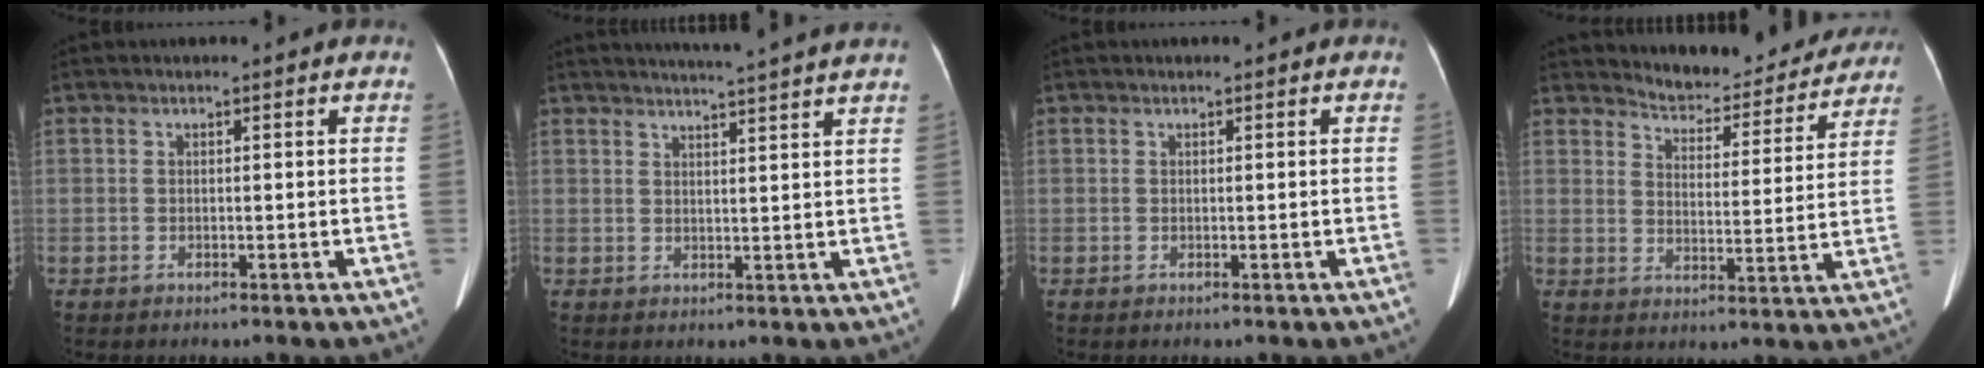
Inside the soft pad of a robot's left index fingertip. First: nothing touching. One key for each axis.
{"total": 11.9, "fx": 10.9, "fy": -1.3, "fz": 4.5, "tx": -0.071, "ty": -0.006, "tz": 0.129}
{"total": 0.6, "fx": 0.6, "fy": 0.1, "fz": 0.2, "tx": -0.007, "ty": 0.010, "tz": 0.009}
{"total": 14.0, "fx": 13.4, "fy": 3.2, "fz": 2.4, "tx": -0.018, "ty": -0.017, "tz": 0.165}